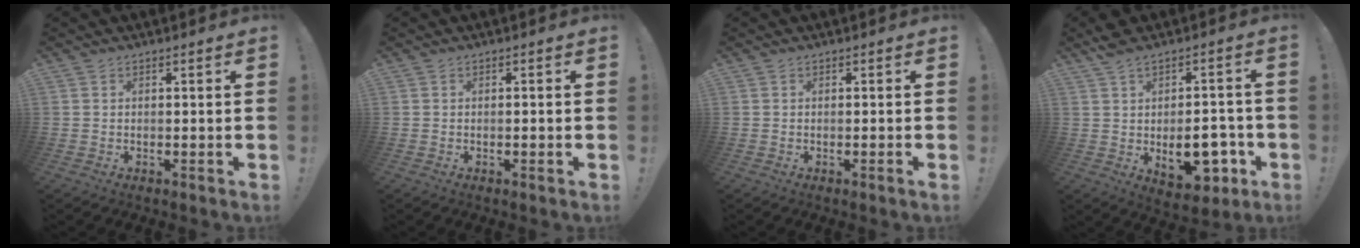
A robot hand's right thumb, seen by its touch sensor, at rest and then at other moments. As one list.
[{"total": 0.9, "force": [-0.5, 0.0, 0.8], "torque": [-0.021, 0.002, -0.007]}, {"total": 1.0, "force": [-0.4, -0.4, 0.8], "torque": [-0.021, 0.001, -0.008]}, {"total": 14.3, "force": [-2.0, 7.9, 11.7], "torque": [-0.167, 0.018, -0.022]}]